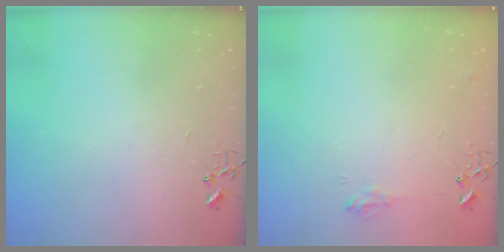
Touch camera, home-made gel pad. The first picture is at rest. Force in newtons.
{"total": 7.7, "press": 7.7, "slide": 0.9}